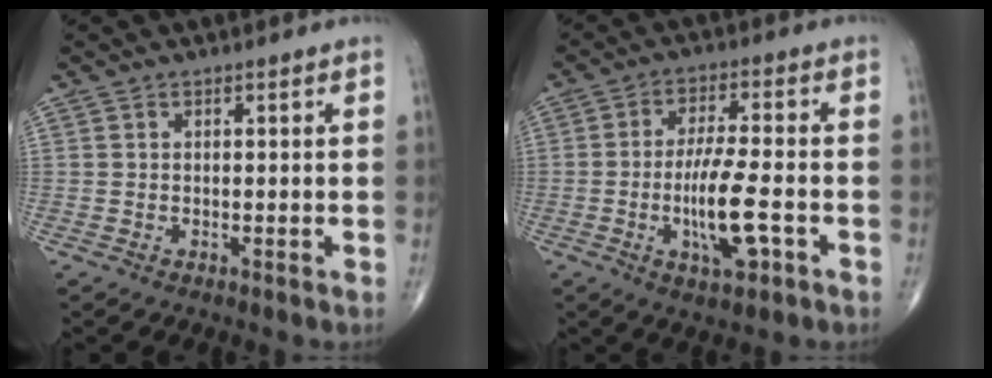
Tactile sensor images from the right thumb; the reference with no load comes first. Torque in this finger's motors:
{"motor_torque": [2.35, 2.07, 1.91, -0.86, 0.74]}